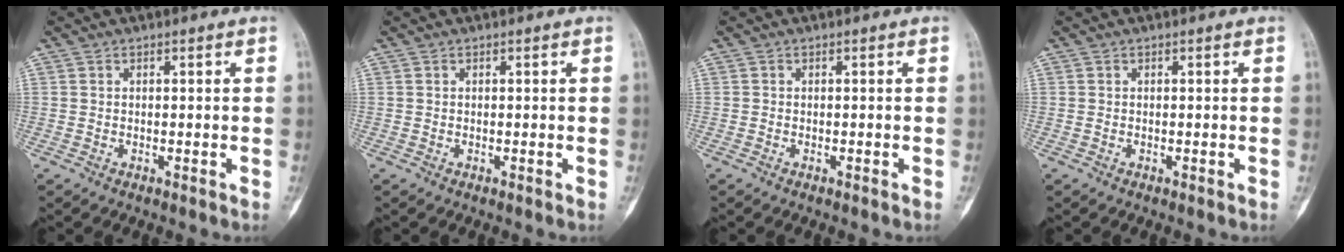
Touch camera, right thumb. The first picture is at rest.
{"total": 0.0}
{"total": 0.0}
{"total": 0.0}